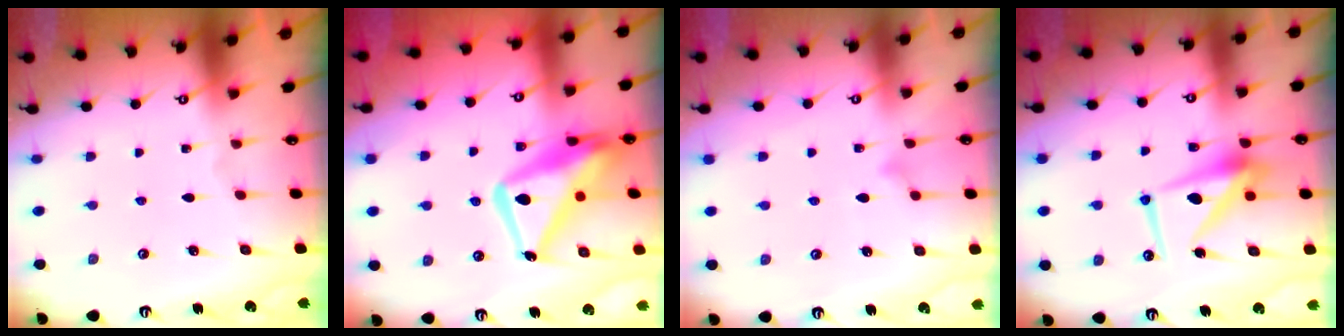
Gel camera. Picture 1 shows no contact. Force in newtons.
{"total": 18.1, "press": 18.0, "slide": 1.8}
{"total": 8.0, "press": 8.0, "slide": 0.4}
{"total": 11.2, "press": 11.1, "slide": 0.8}